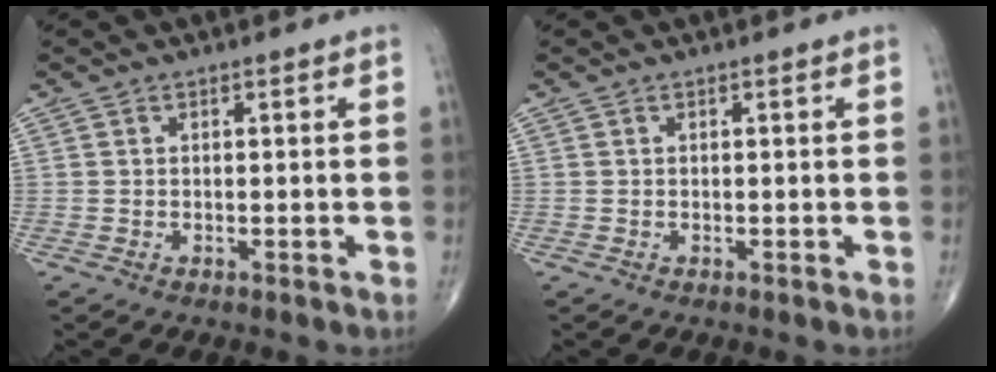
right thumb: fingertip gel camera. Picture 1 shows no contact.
{"total": 0.0}